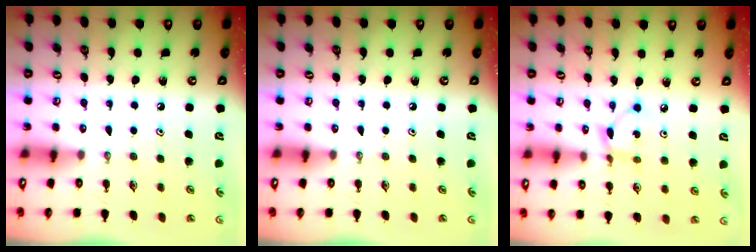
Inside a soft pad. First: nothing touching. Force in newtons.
{"total": 0.0}
{"total": 2.9, "press": 2.9, "slide": 0.1}